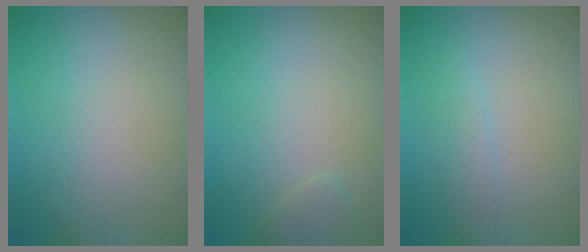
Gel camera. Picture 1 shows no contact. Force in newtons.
{"total": 0.9, "press": 0.9, "slide": 0.1}
{"total": 1.2, "press": 1.2, "slide": 0.1}